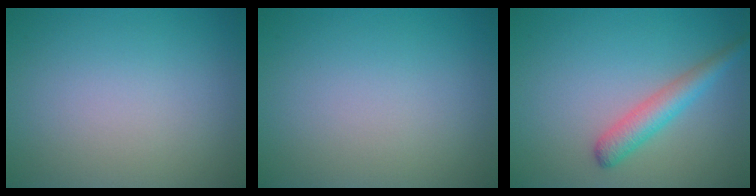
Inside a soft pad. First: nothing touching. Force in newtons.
{"total": 0.0}
{"total": 3.1, "press": 3.1, "slide": 0.1}